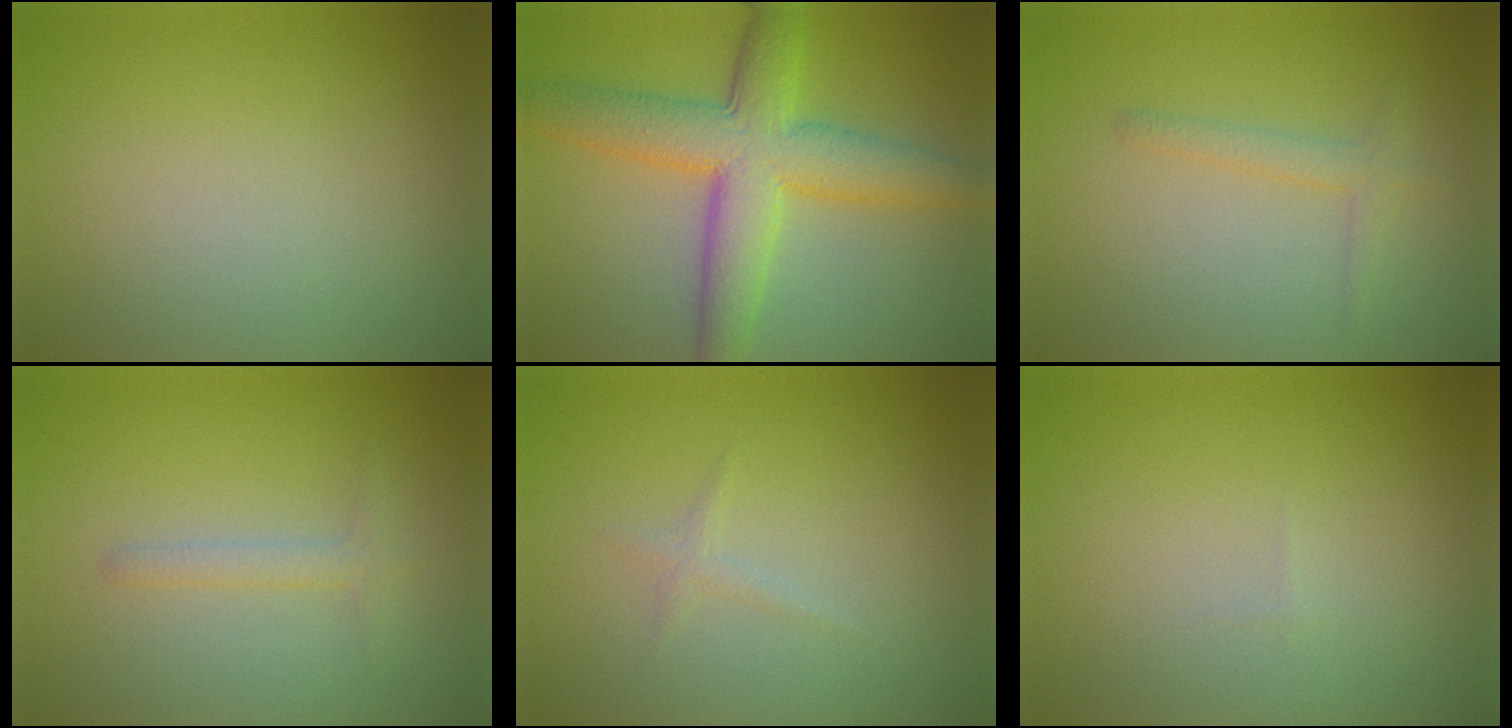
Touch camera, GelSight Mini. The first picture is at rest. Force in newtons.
{"total": 8.1, "press": 8.1, "slide": 0.3}
{"total": 1.6, "press": 1.6, "slide": 0.1}
{"total": 1.4, "press": 1.4, "slide": 0.1}
{"total": 0.8, "press": 0.8, "slide": 0.0}
{"total": 0.0}